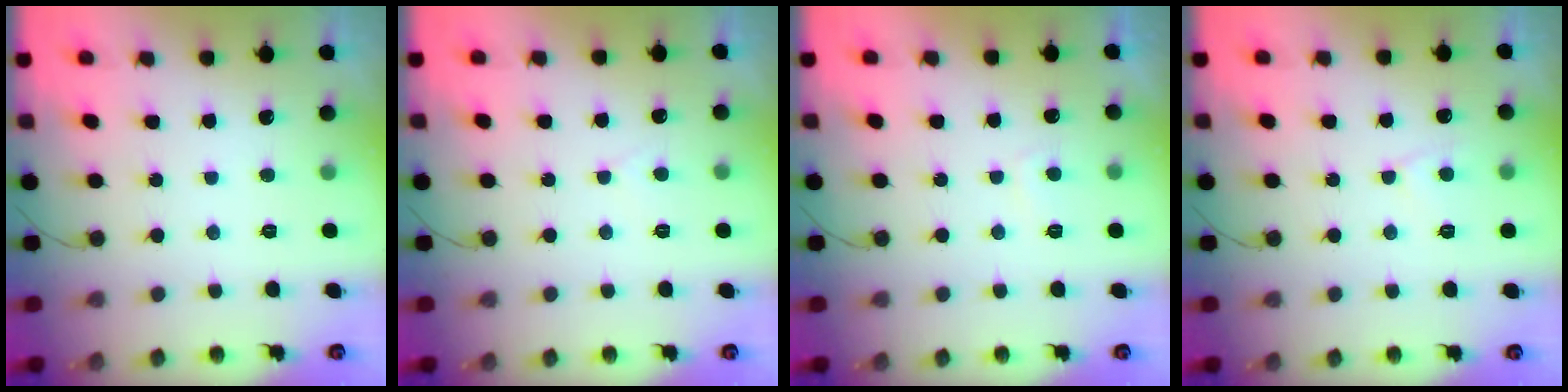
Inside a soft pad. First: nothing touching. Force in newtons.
{"total": 2.3, "press": 2.3, "slide": 0.2}
{"total": 1.6, "press": 1.5, "slide": 0.5}
{"total": 4.4, "press": 4.4, "slide": 0.5}